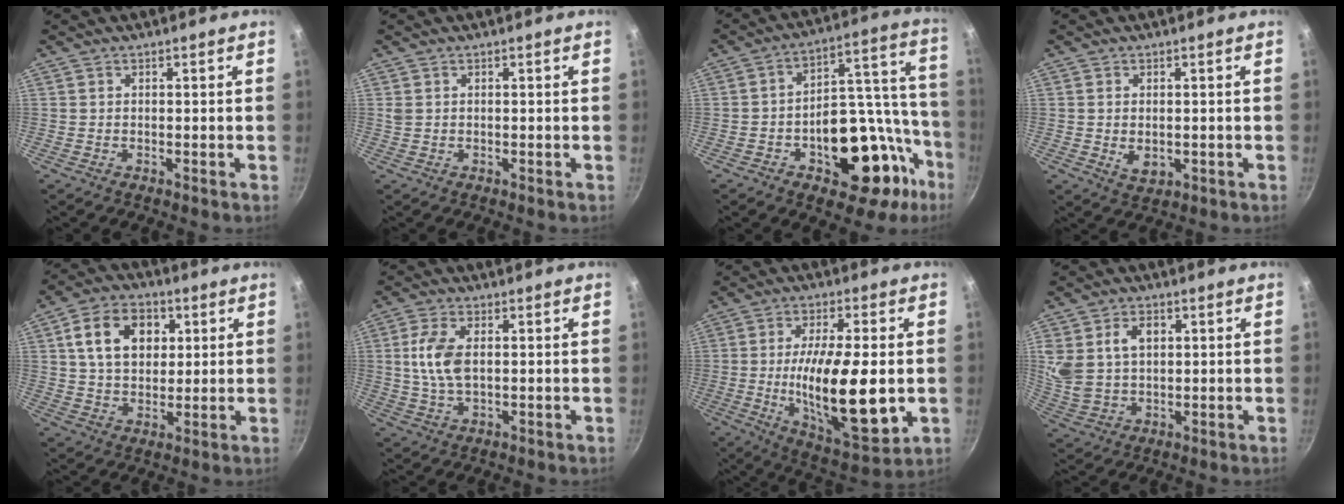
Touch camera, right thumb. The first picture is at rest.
{"total": 0.8, "force": [0.3, 0.6, 0.4], "torque": [-0.009, 0.003, 0.006]}
{"total": 25.3, "force": [-10.1, 15.1, 17.6], "torque": [-0.168, 0.083, -0.126]}
{"total": 3.7, "force": [-0.3, 2.6, 2.7], "torque": [-0.045, -0.009, 0.003]}
{"total": 12.9, "force": [3.7, 9.2, 8.2], "torque": [-0.115, 0.005, 0.055]}
{"total": 8.1, "force": [1.0, 4.4, 6.7], "torque": [-0.135, 0.005, 0.018]}
{"total": 20.4, "force": [-2.0, 6.9, 19.1], "torque": [-0.314, -0.009, -0.028]}
{"total": 10.4, "force": [2.9, 7.4, 6.7], "torque": [-0.118, -0.013, 0.061]}